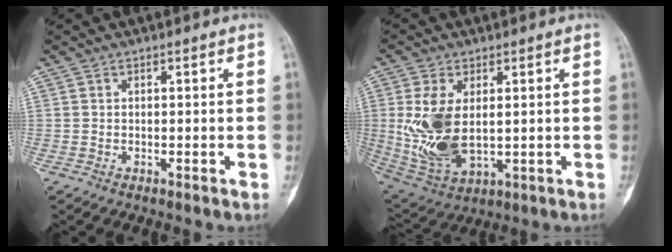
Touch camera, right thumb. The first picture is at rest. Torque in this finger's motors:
{"motor_torque": [-0.03, 0.75, 0.86, 0.67, 0.27]}